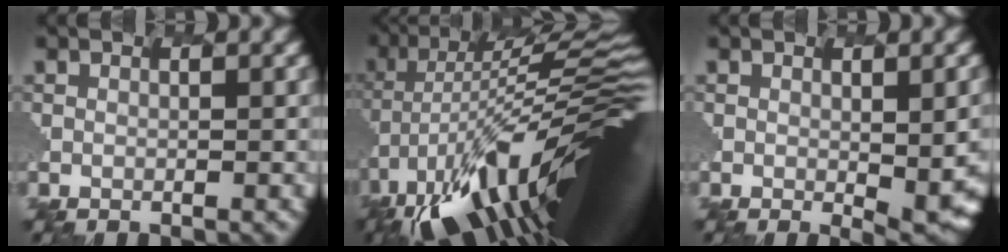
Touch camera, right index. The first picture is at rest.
{"total": 14.5, "force": [-4.9, 5.0, 12.7], "torque": [-0.224, 0.036, -0.097]}
{"total": 4.9, "force": [-1.1, 1.3, 4.6], "torque": [-0.072, -0.016, -0.008]}